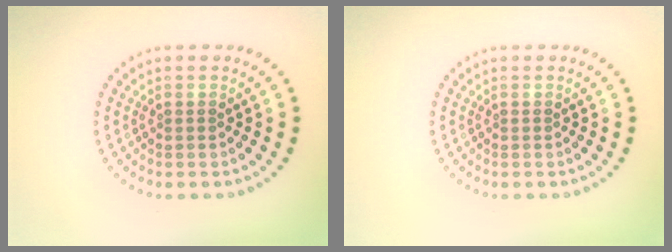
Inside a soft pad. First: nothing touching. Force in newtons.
{"total": 0.0}